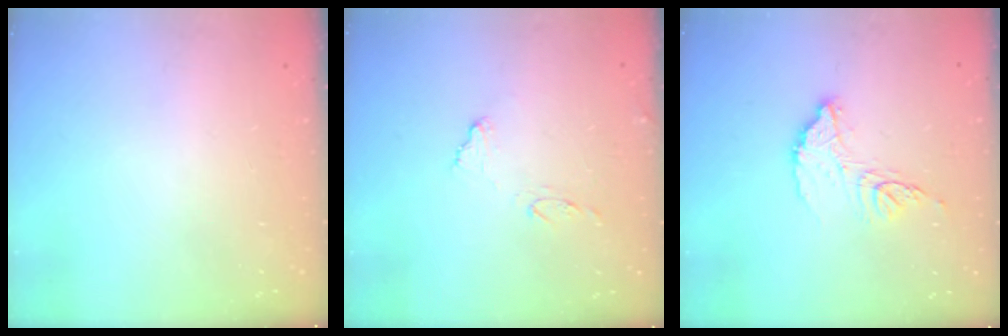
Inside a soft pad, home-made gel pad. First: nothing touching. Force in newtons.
{"total": 8.0, "press": 7.9, "slide": 0.7}
{"total": 11.2, "press": 11.1, "slide": 0.9}